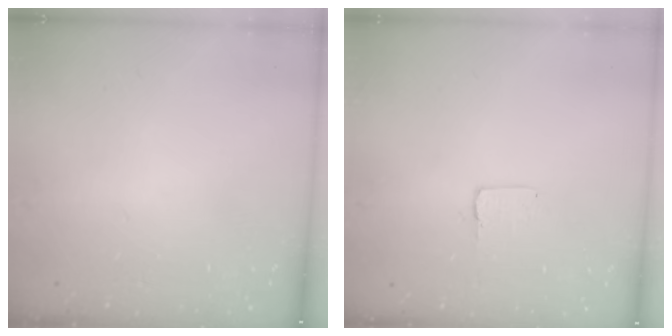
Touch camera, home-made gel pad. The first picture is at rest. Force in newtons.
{"total": 2.0, "press": 2.0, "slide": 0.1}